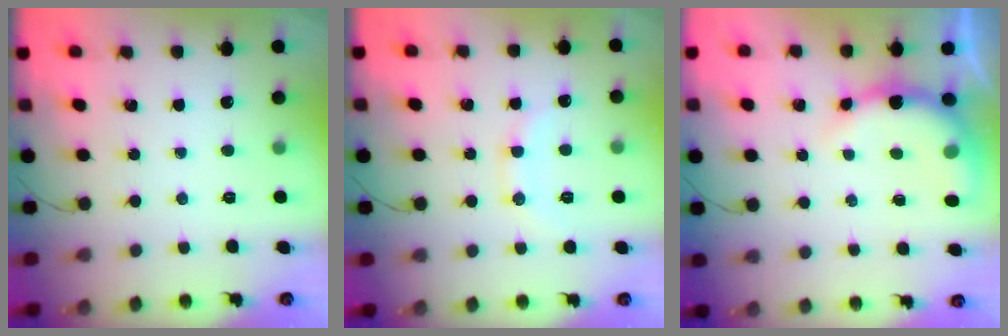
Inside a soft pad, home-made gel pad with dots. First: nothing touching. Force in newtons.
{"total": 8.8, "press": 8.7, "slide": 1.3}
{"total": 9.0, "press": 8.9, "slide": 0.6}